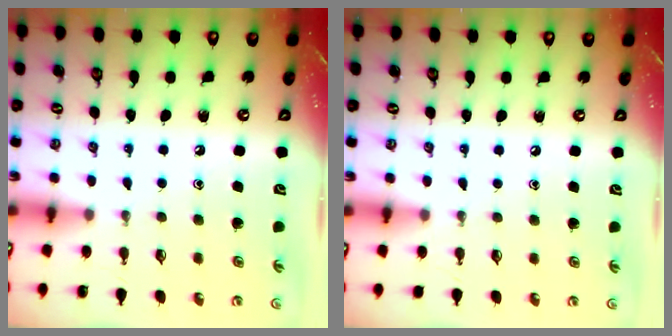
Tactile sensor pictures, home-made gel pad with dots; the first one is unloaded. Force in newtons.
{"total": 0.0}